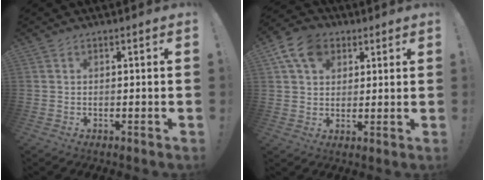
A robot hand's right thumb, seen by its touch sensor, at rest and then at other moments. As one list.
[{"total": 11.4, "force": [5.1, 8.5, 5.7], "torque": [-0.091, -0.011, 0.100]}]